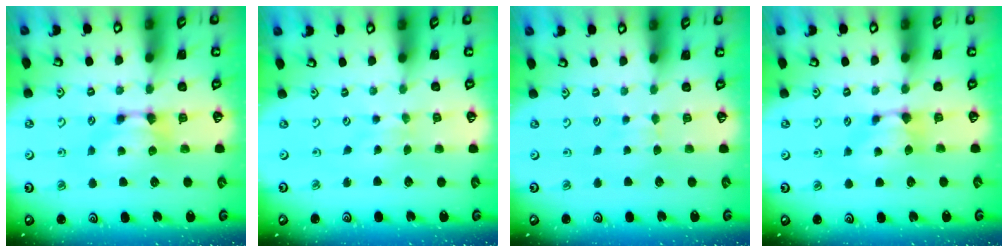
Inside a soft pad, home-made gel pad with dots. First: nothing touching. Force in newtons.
{"total": 2.0, "press": 2.0, "slide": 0.1}
{"total": 3.0, "press": 3.0, "slide": 0.4}
{"total": 0.9, "press": 0.6, "slide": 0.6}